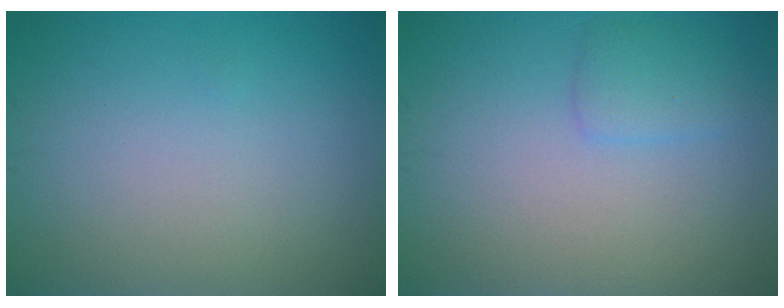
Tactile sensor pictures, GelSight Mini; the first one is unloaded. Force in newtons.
{"total": 1.6, "press": 1.6, "slide": 0.1}